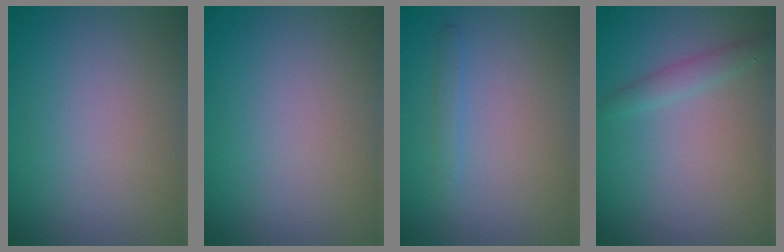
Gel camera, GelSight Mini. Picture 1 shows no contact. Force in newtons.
{"total": 0.0}
{"total": 1.1, "press": 1.1, "slide": 0.0}
{"total": 1.5, "press": 1.5, "slide": 0.0}